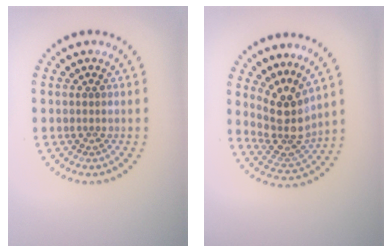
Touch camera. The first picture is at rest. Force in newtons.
{"total": 4.1, "press": 3.0, "slide": 2.8}